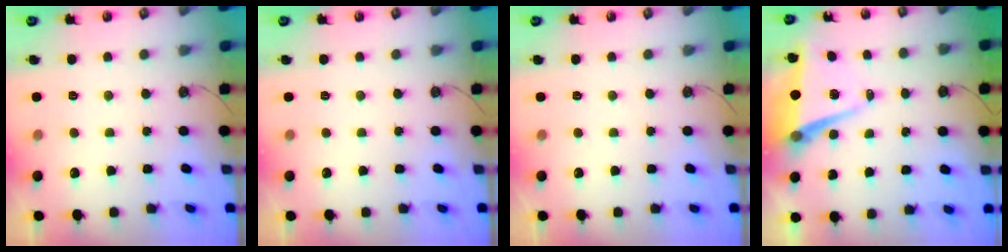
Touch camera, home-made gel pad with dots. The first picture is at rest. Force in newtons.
{"total": 0.0}
{"total": 0.0}
{"total": 7.9, "press": 6.7, "slide": 4.2}